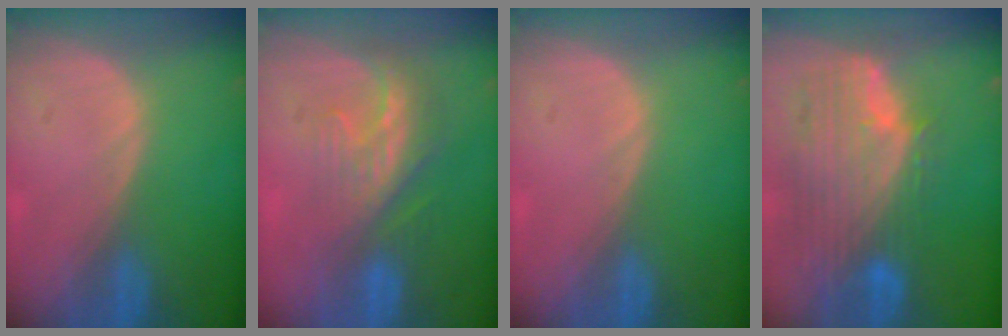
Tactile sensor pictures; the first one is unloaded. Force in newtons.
{"total": 8.3, "press": 7.1, "slide": 4.3}
{"total": 0.0}
{"total": 11.7, "press": 10.0, "slide": 6.1}